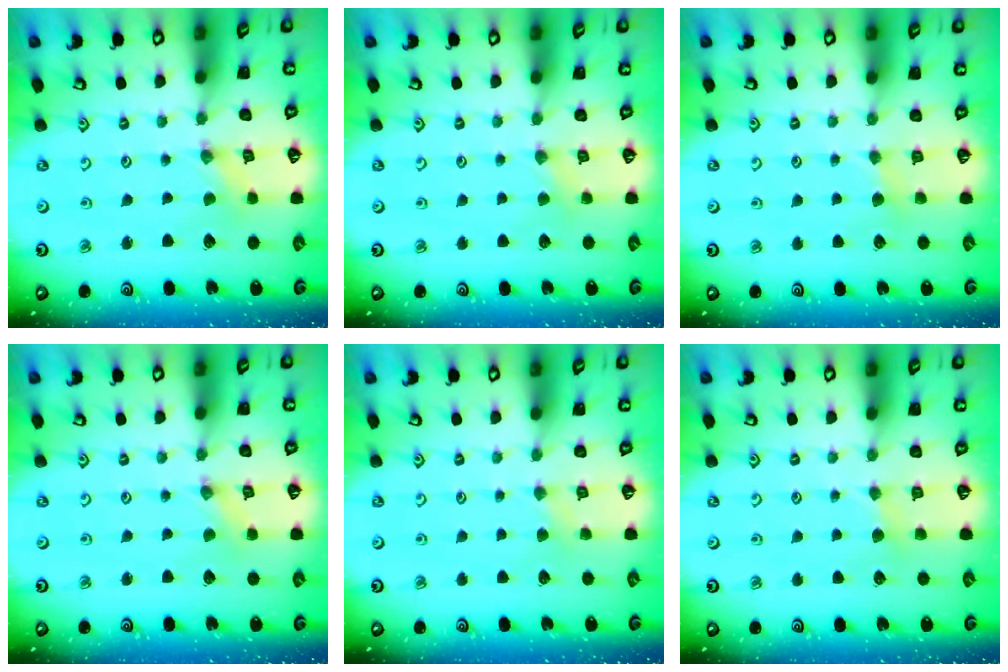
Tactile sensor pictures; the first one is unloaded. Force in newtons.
{"total": 1.6, "press": 1.6, "slide": 0.4}
{"total": 2.8, "press": 2.7, "slide": 0.4}
{"total": 0.0}
{"total": 2.2, "press": 2.2, "slide": 0.4}
{"total": 2.8, "press": 2.7, "slide": 0.4}